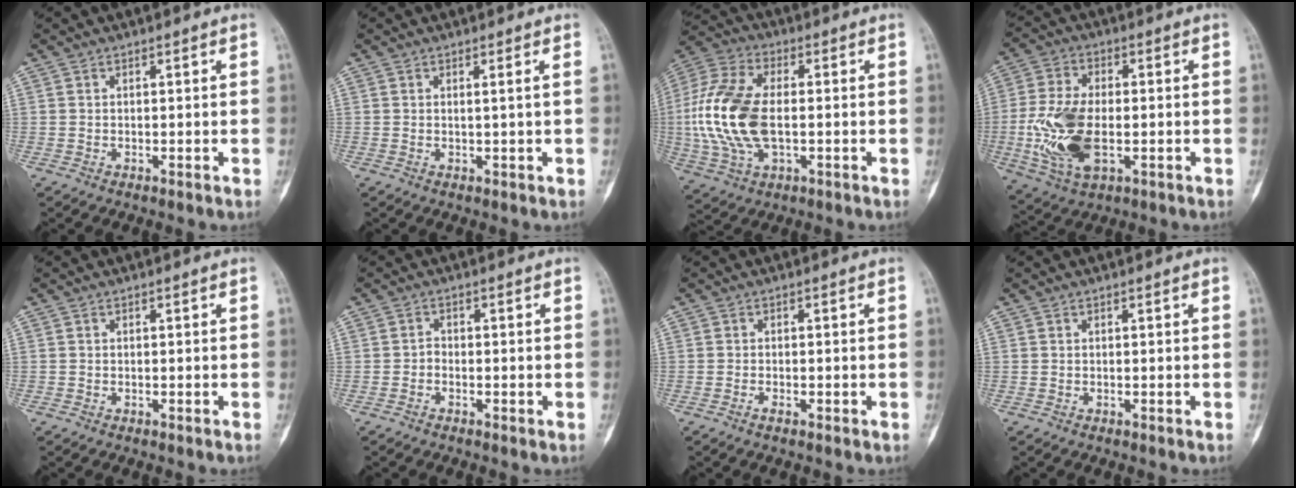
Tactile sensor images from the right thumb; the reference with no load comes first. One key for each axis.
{"total": 1.0, "fx": 0.3, "fy": -0.4, "fz": 0.9, "tx": -0.020, "ty": -0.003, "tz": 0.007}
{"total": 17.6, "fx": -0.9, "fy": 9.7, "fz": 14.7, "tx": -0.319, "ty": 0.012, "tz": -0.014}
{"total": 14.4, "fx": -2.2, "fy": 7.8, "fz": 11.9, "tx": -0.246, "ty": 0.002, "tz": -0.035}
{"total": 0.0}
{"total": 1.4, "fx": -0.6, "fy": 0.9, "fz": 0.8, "tx": -0.008, "ty": 0.003, "tz": -0.018}
{"total": 1.2, "fx": -0.6, "fy": 0.5, "fz": 0.9, "tx": -0.021, "ty": 0.000, "tz": -0.015}
{"total": 0.0}